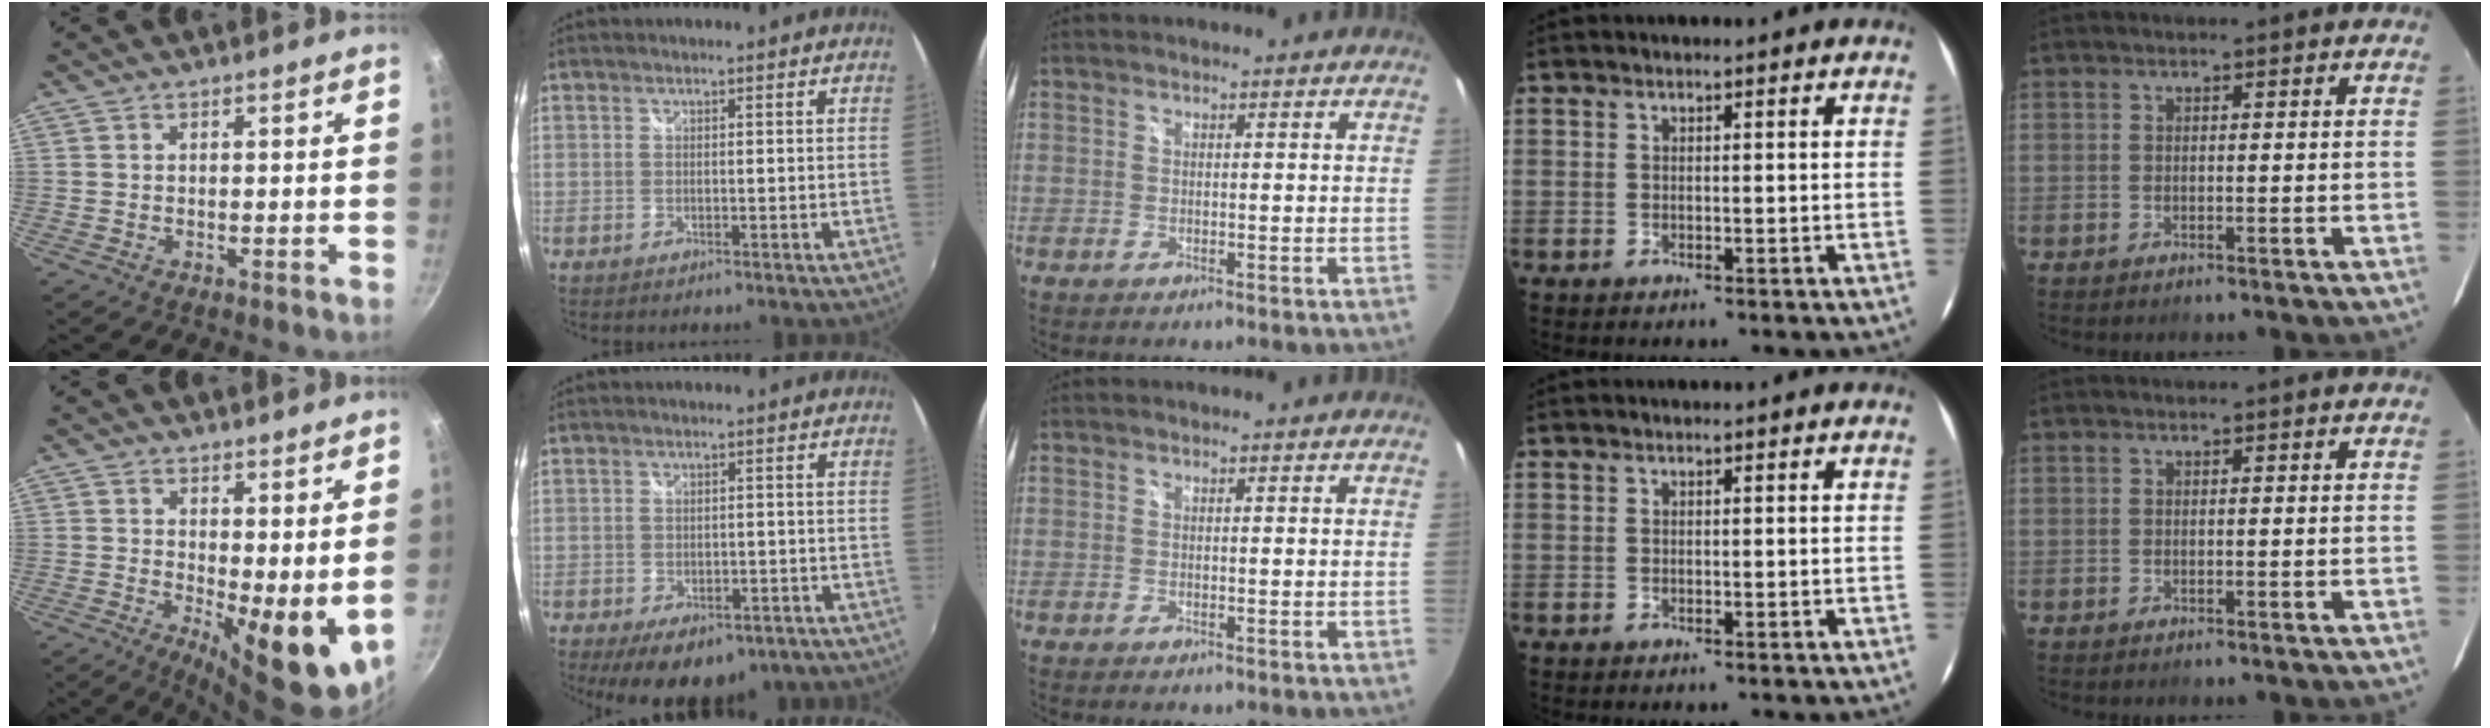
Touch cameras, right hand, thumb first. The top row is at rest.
{"thumb": {"total": 11.7, "force": [1.6, 4.4, 10.7], "torque": [-0.122, -0.020, 0.033]}, "index": {"total": 11.1, "force": [-7.2, 5.9, 6.2], "torque": [-0.121, -0.012, -0.088]}}